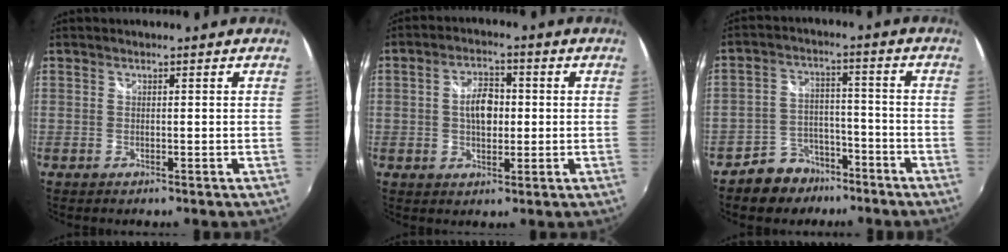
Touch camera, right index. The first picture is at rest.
{"total": 6.4, "force": [0.2, 3.8, 5.2], "torque": [-0.090, 0.012, 0.005]}
{"total": 8.5, "force": [-6.2, 5.6, 1.5], "torque": [-0.040, 0.027, -0.090]}